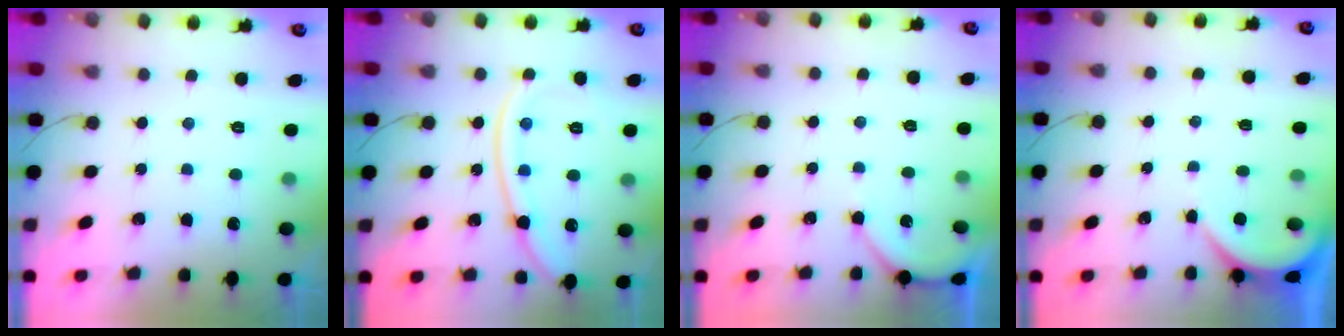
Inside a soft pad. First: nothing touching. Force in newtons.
{"total": 13.2, "press": 13.1, "slide": 1.7}
{"total": 3.2, "press": 3.2, "slide": 0.5}
{"total": 2.6, "press": 2.6, "slide": 0.2}